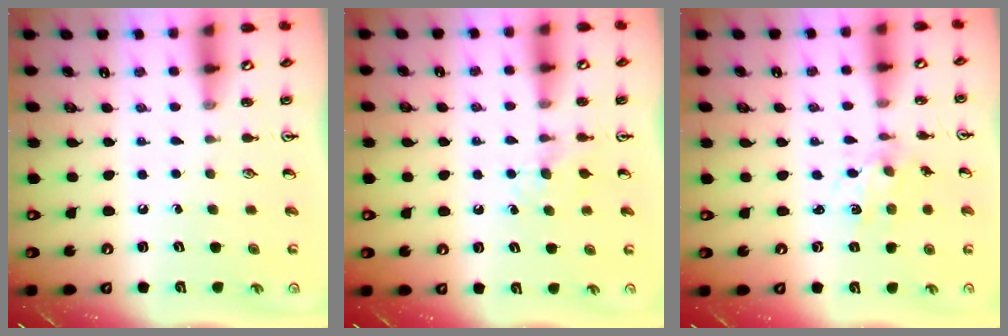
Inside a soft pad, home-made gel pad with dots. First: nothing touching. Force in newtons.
{"total": 3.9, "press": 3.8, "slide": 0.6}
{"total": 2.6, "press": 2.5, "slide": 0.4}